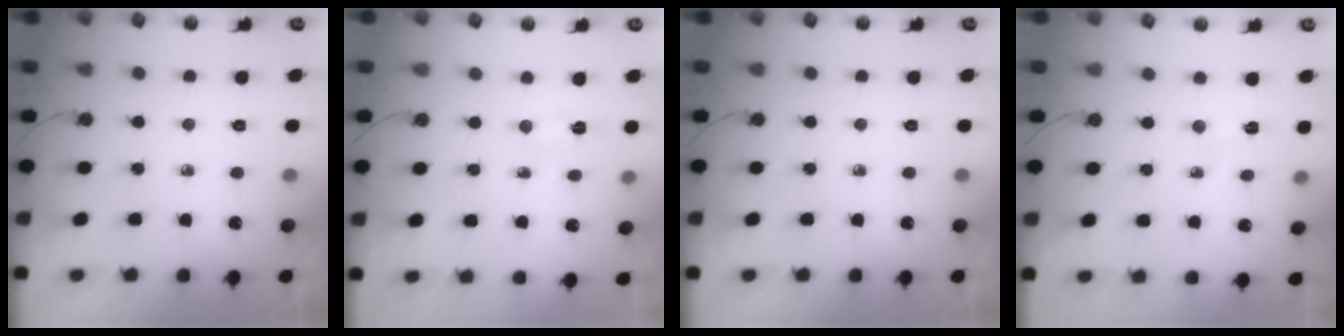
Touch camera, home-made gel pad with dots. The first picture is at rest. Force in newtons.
{"total": 2.9, "press": 2.9, "slide": 0.4}
{"total": 0.0}
{"total": 2.7, "press": 1.1, "slide": 2.5}